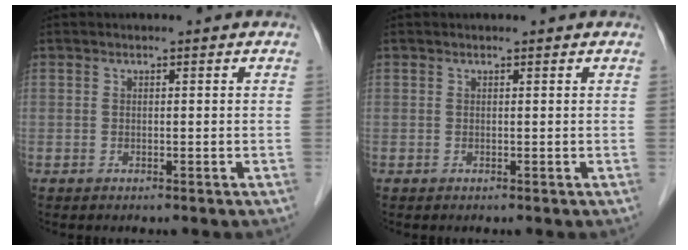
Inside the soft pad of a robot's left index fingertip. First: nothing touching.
{"total": 0.6, "force": [0.6, 0.1, 0.1], "torque": [-0.006, 0.010, 0.007]}